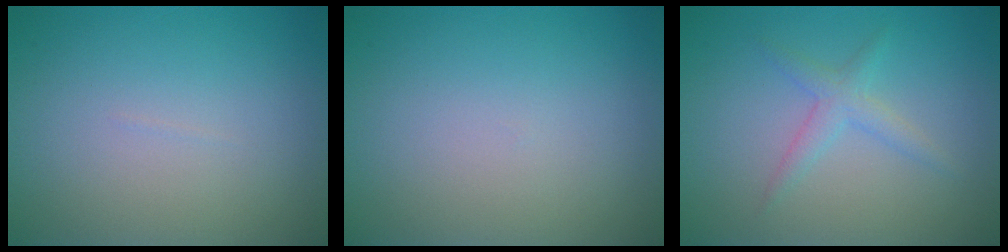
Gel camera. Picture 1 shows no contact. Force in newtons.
{"total": 0.0}
{"total": 1.8, "press": 1.8, "slide": 0.1}